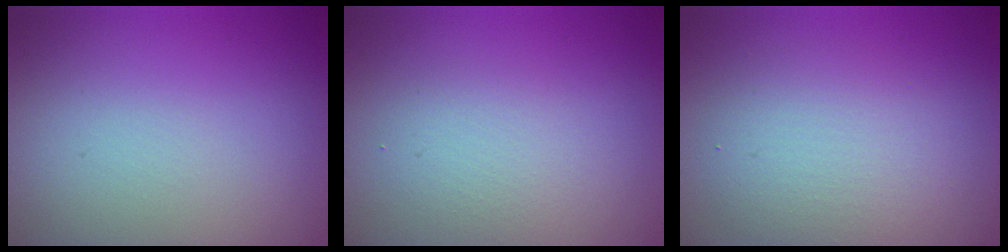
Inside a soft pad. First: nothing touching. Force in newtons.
{"total": 2.1, "press": 2.1, "slide": 0.1}
{"total": 4.1, "press": 4.1, "slide": 0.1}